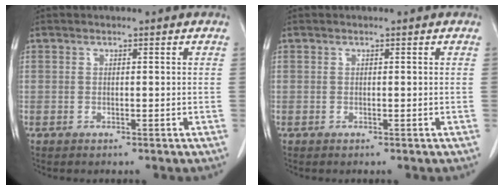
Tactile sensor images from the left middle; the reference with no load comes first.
{"total": 0.0}